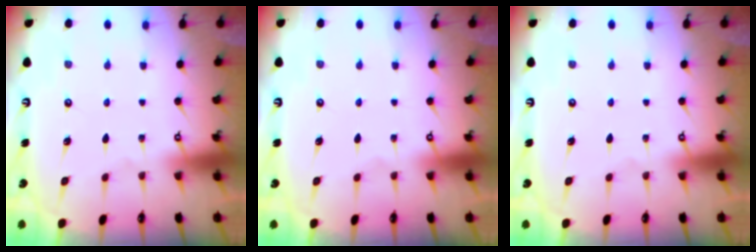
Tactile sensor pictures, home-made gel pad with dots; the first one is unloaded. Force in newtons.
{"total": 0.0}
{"total": 0.0}